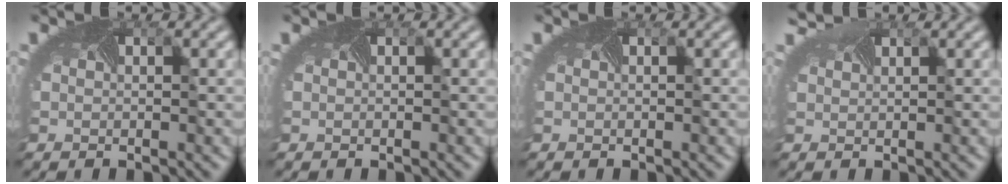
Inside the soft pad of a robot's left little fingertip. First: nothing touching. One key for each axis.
{"total": 0.0}
{"total": 0.0}
{"total": 1.8, "fx": 1.7, "fy": 0.3, "fz": 0.2, "tx": -0.014, "ty": 0.003, "tz": 0.019}